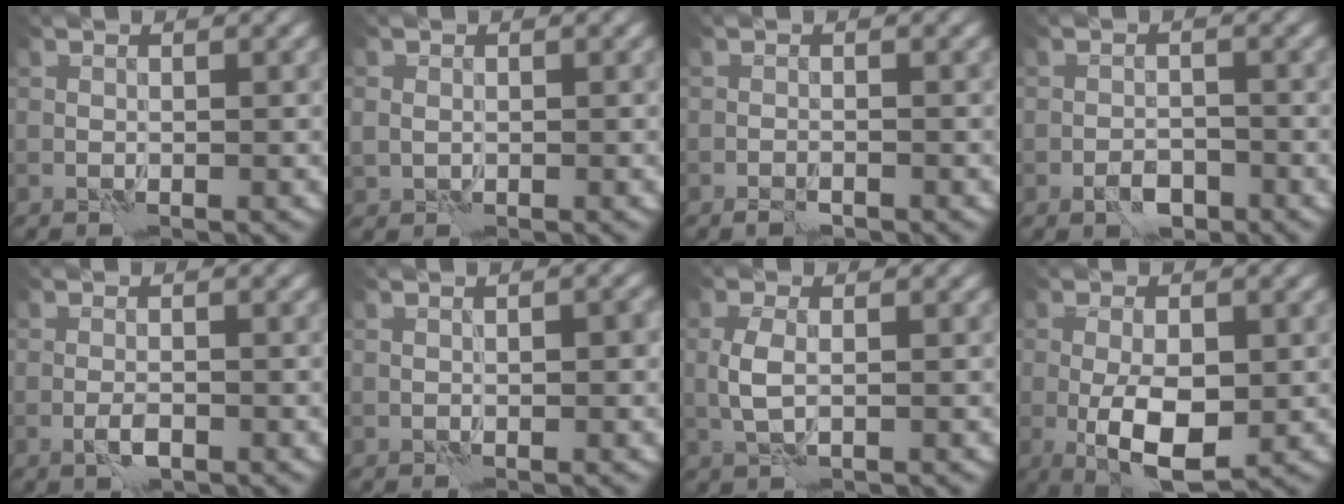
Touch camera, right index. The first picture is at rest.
{"total": 1.2, "force": [0.1, 1.1, 0.5], "torque": [-0.009, -0.007, 0.003]}
{"total": 1.1, "force": [-0.8, 0.2, 0.7], "torque": [-0.016, -0.001, -0.017]}
{"total": 2.0, "force": [-1.2, 1.1, 1.2], "torque": [-0.017, 0.004, -0.021]}
{"total": 1.4, "force": [-0.6, 0.4, 1.3], "torque": [-0.026, -0.001, -0.012]}
{"total": 1.2, "force": [-0.1, 0.4, 1.1], "torque": [-0.016, 0.002, 0.000]}
{"total": 2.2, "force": [0.1, 0.8, 2.0], "torque": [-0.047, 0.000, 0.000]}
{"total": 6.7, "force": [-1.3, 2.8, 6.0], "torque": [-0.114, -0.009, -0.019]}